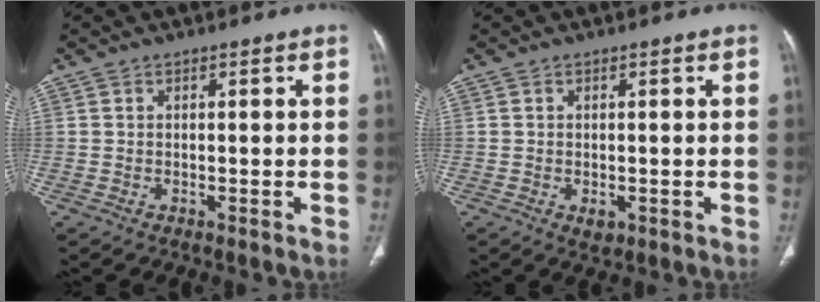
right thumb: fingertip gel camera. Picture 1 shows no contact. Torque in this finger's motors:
{"motor_torque": [0.48, 0.32, 0.38, -0.15, 0.01]}